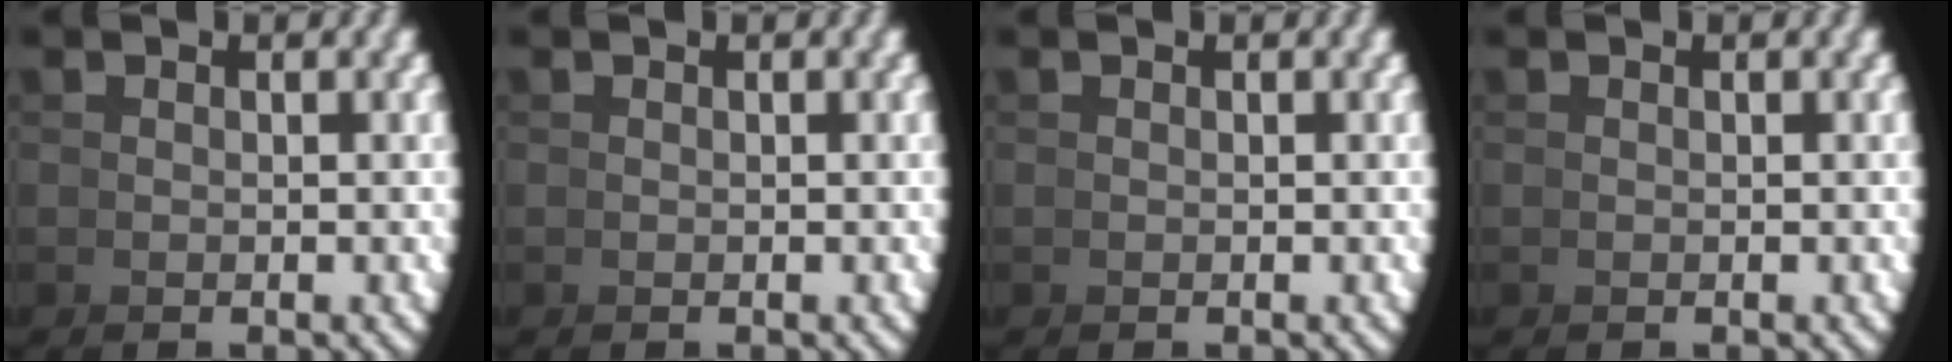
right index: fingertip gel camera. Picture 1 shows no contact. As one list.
[{"total": 0.0}, {"total": 0.0}, {"total": 0.0}]